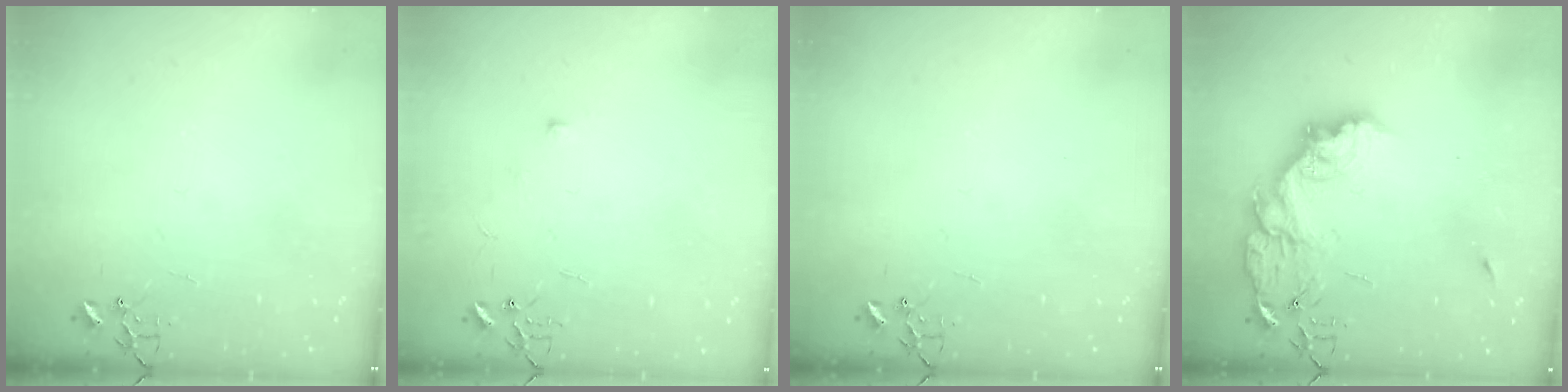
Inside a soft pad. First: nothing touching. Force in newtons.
{"total": 5.4, "press": 5.3, "slide": 0.7}
{"total": 0.0}
{"total": 15.3, "press": 15.2, "slide": 1.1}